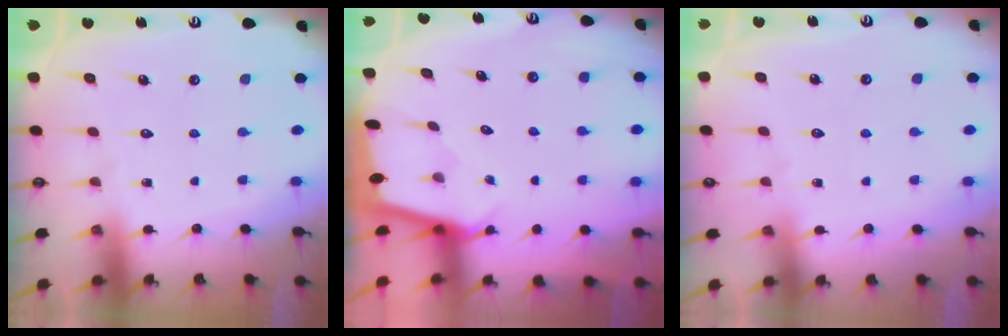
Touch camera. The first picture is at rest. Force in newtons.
{"total": 1.8, "press": 1.8, "slide": 0.2}
{"total": 2.4, "press": 2.4, "slide": 0.4}